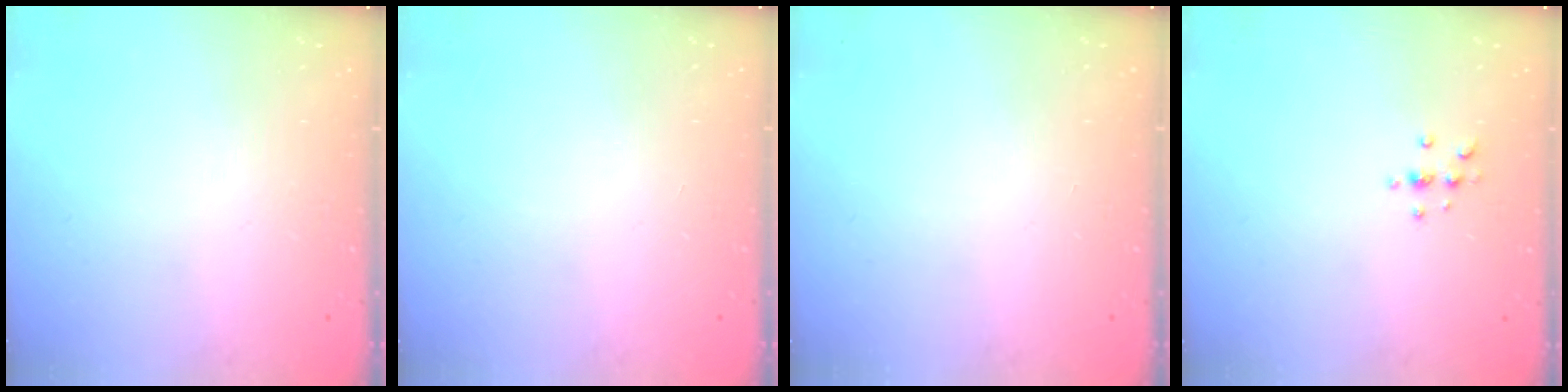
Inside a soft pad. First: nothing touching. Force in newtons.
{"total": 0.0}
{"total": 0.0}
{"total": 2.9, "press": 2.9, "slide": 0.4}